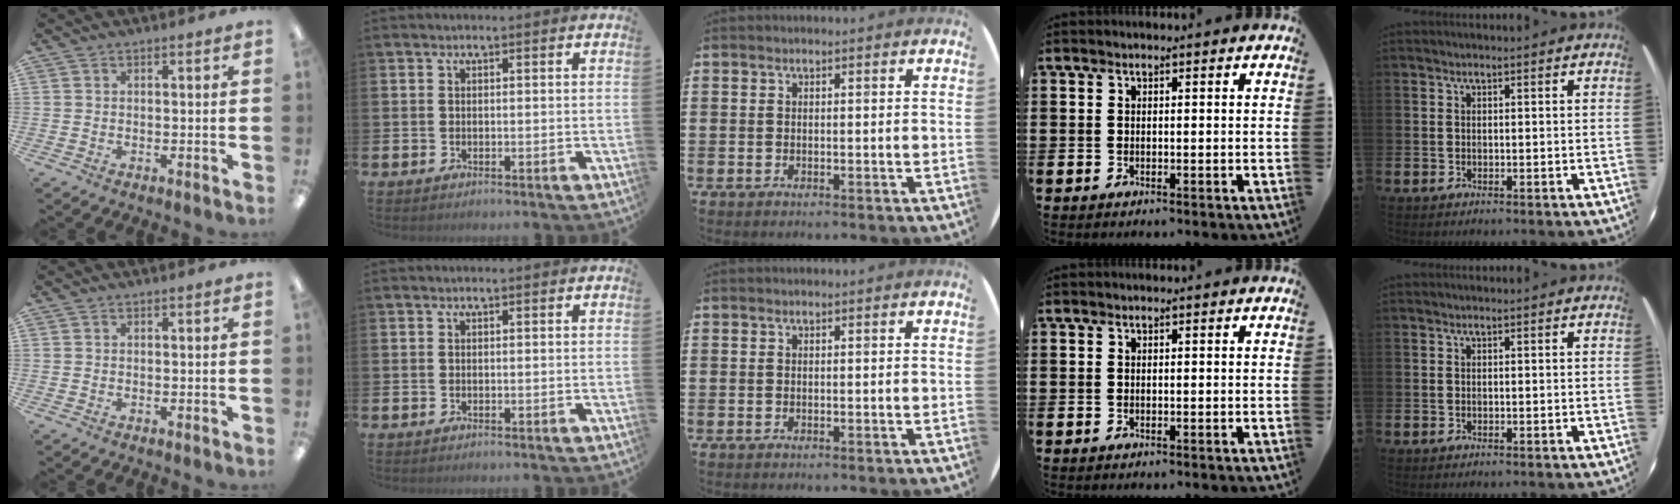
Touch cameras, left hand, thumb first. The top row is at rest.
{}